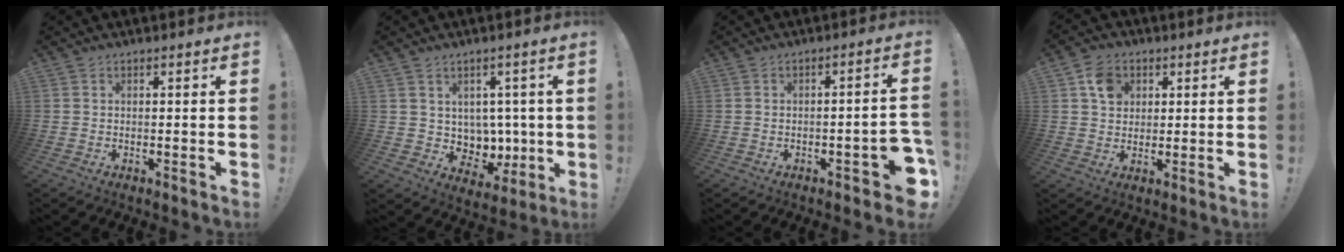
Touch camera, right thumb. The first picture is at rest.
{"total": 7.9, "force": [3.1, 7.0, 1.9], "torque": [-0.029, -0.030, 0.074]}
{"total": 6.0, "force": [-3.0, 1.6, 4.9], "torque": [-0.070, 0.013, -0.043]}
{"total": 7.2, "force": [2.8, 6.1, 2.7], "torque": [-0.037, -0.003, 0.053]}